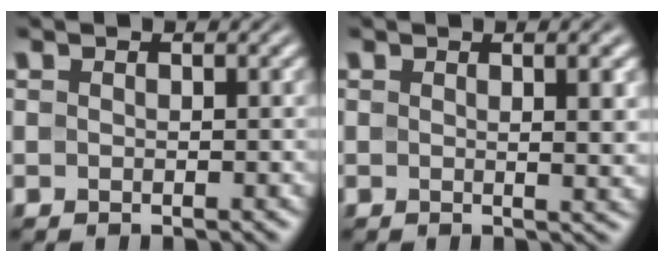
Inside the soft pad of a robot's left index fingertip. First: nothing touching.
{"total": 4.2, "force": [1.0, 1.1, 3.9], "torque": [-0.039, 0.002, 0.013]}